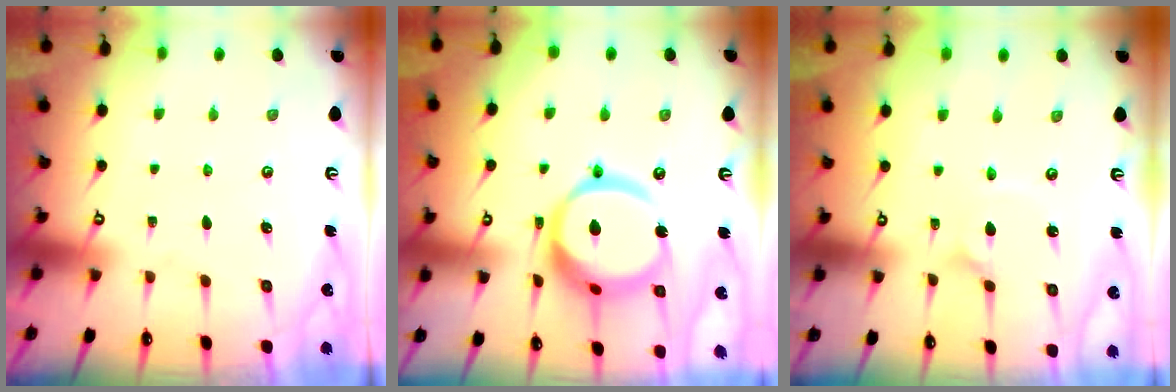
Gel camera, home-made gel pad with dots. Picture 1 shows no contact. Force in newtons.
{"total": 18.3, "press": 18.2, "slide": 2.0}
{"total": 1.8, "press": 1.8, "slide": 0.1}